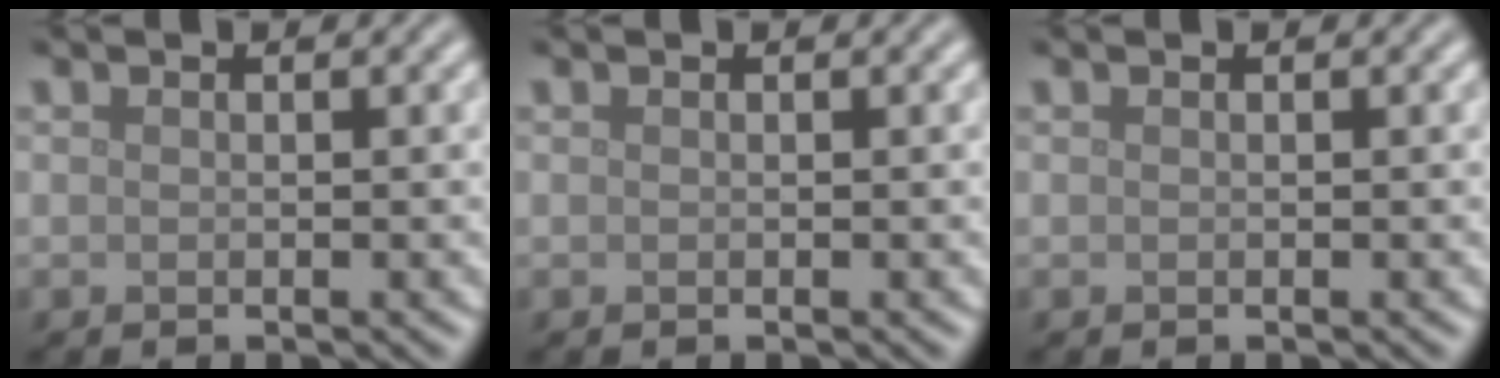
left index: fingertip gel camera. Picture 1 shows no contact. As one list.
[{"total": 0.0}, {"total": 0.0}]